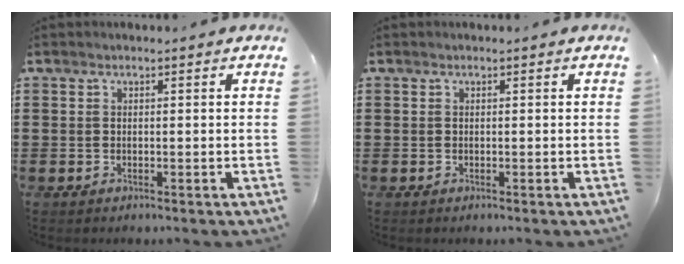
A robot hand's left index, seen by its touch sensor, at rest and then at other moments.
{"total": 0.0}